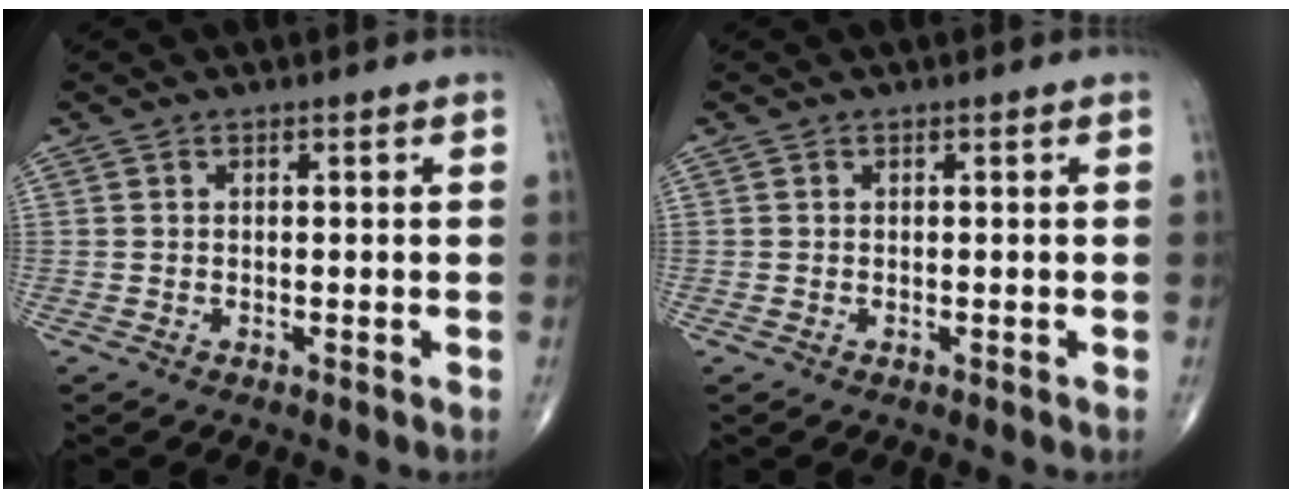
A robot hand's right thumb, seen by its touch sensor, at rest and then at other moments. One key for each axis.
{"total": 0.0}